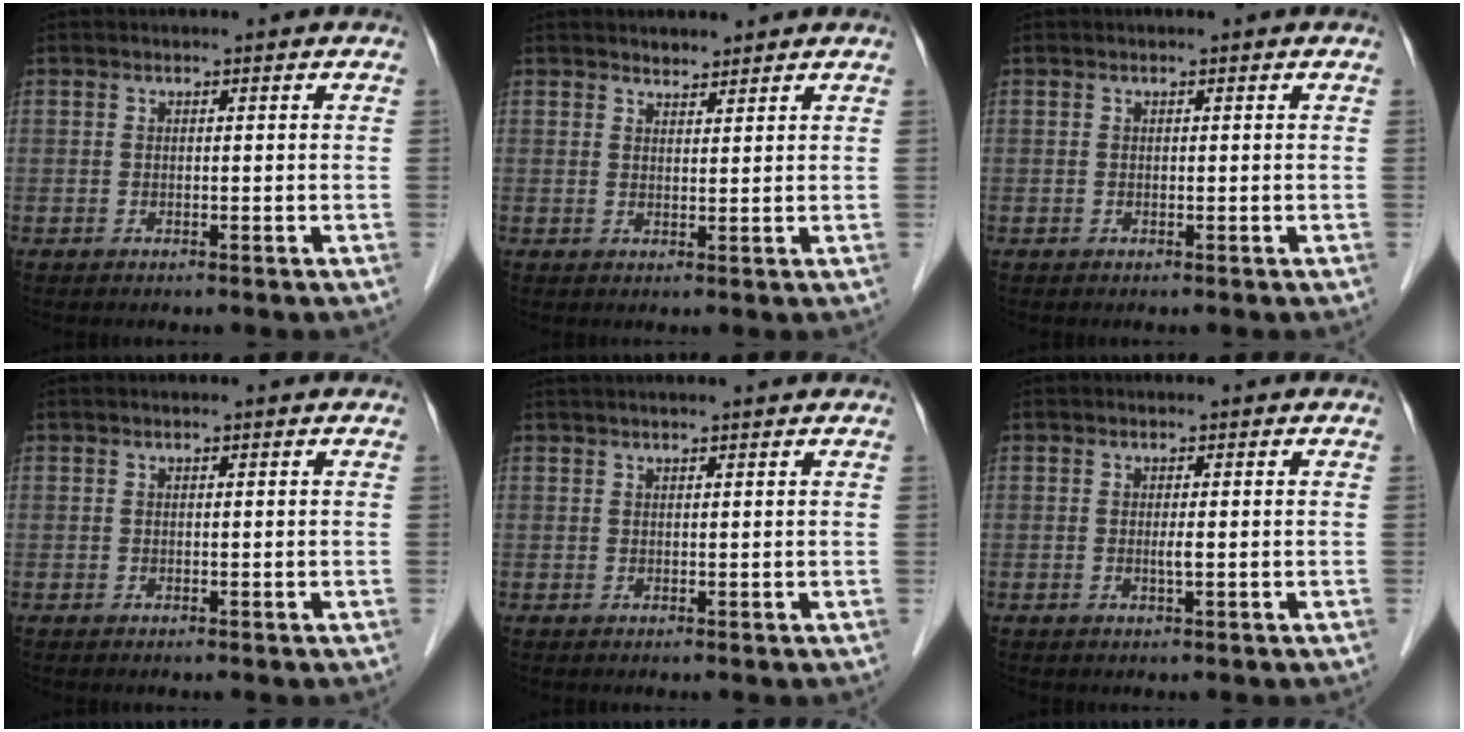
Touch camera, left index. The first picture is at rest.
{"total": 1.9, "force": [1.8, 0.6, 0.4], "torque": [-0.010, 0.006, 0.032]}
{"total": 0.0}
{"total": 0.0}
{"total": 5.8, "force": [5.2, 0.0, 2.5], "torque": [-0.033, 0.033, 0.070]}
{"total": 1.0, "force": [-0.1, -0.1, 1.0], "torque": [-0.023, -0.003, -0.002]}